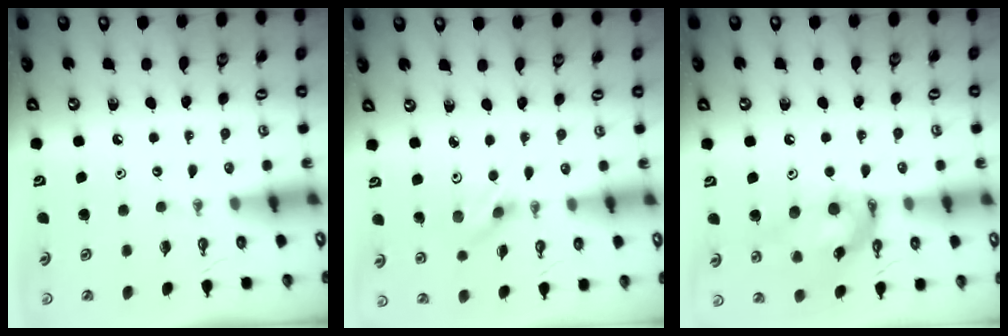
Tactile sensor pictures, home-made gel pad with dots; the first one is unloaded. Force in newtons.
{"total": 2.6, "press": 2.4, "slide": 0.8}
{"total": 14.2, "press": 14.1, "slide": 1.7}